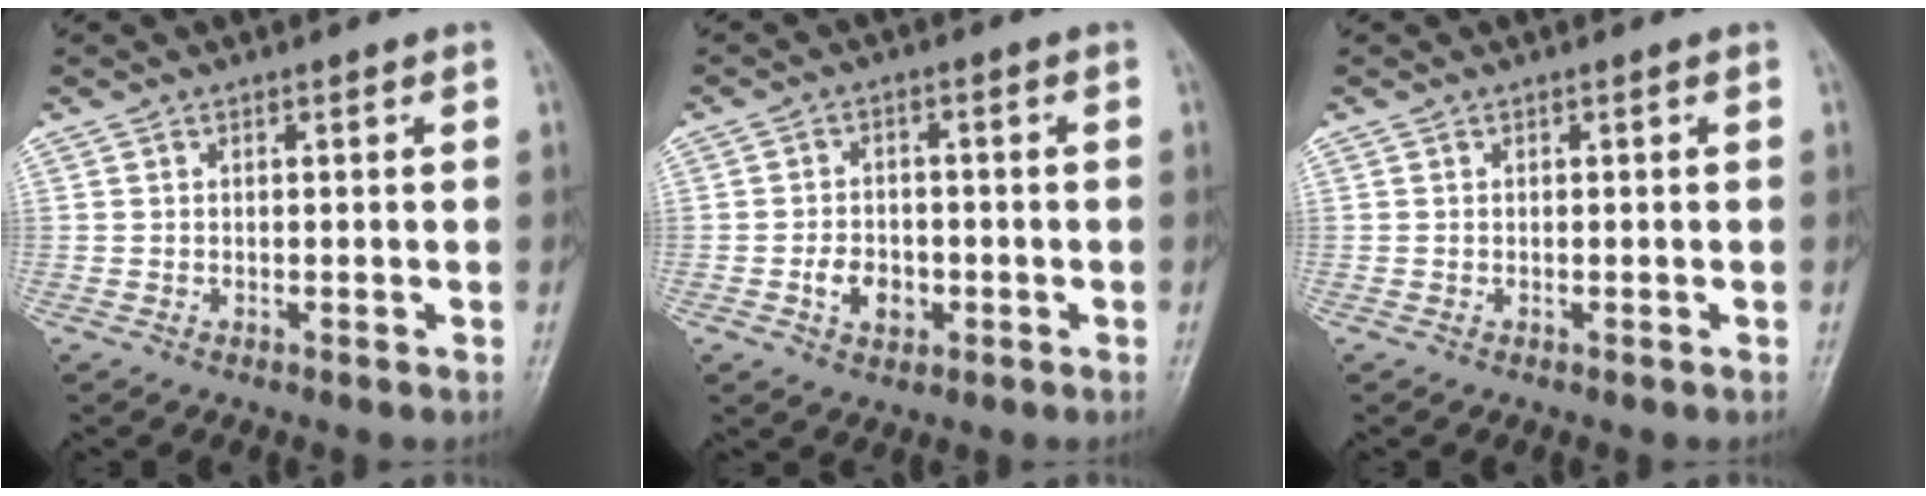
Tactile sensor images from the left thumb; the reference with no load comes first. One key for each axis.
{"total": 5.4, "fx": -1.6, "fy": 4.0, "fz": 3.2, "tx": -0.038, "ty": 0.009, "tz": -0.027}
{"total": 0.0}